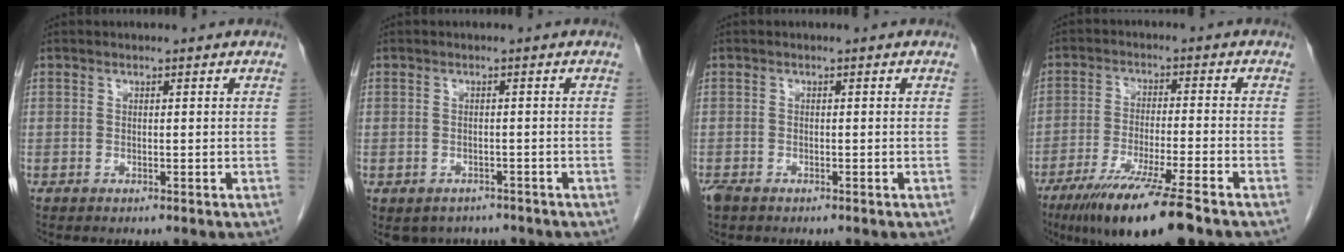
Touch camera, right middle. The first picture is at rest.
{"total": 5.0, "force": [-4.0, 2.8, 0.6], "torque": [0.002, 0.006, -0.051]}
{"total": 1.7, "force": [-1.3, 0.8, 0.8], "torque": [-0.021, -0.003, -0.021]}
{"total": 12.6, "force": [-8.7, 0.0, 9.1], "torque": [-0.157, -0.037, -0.144]}